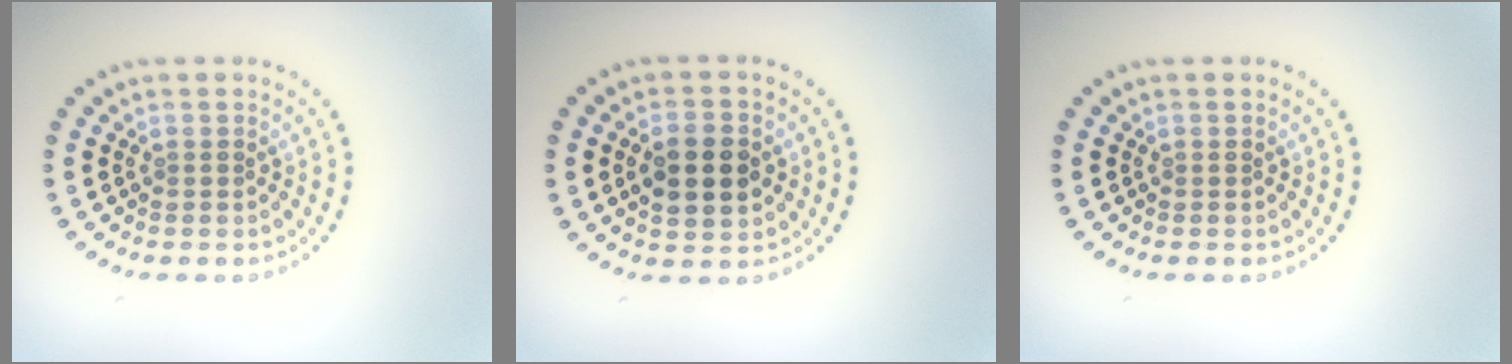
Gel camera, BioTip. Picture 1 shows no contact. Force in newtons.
{"total": 4.3, "press": 4.3, "slide": 0.2}
{"total": 0.0}